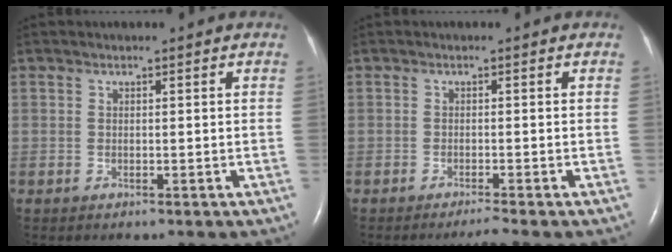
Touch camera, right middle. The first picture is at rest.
{"total": 1.7, "force": [-1.4, -0.7, 0.6], "torque": [-0.013, -0.003, -0.025]}